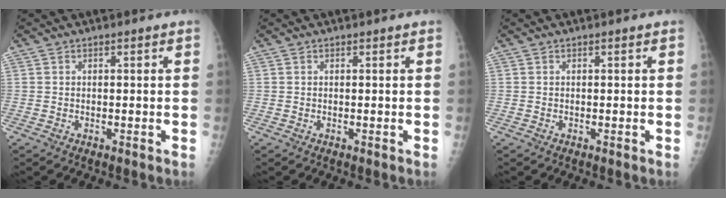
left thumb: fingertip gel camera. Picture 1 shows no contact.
{"total": 0.0}
{"total": 0.0}